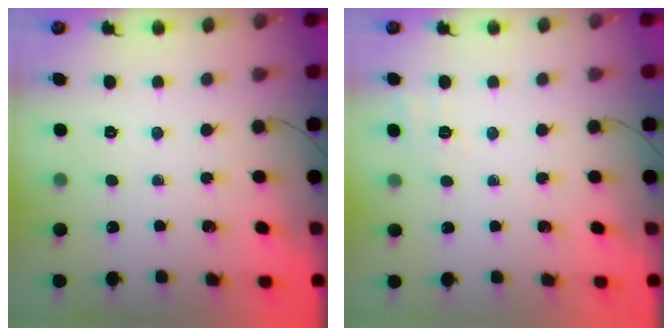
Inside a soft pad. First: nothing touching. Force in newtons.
{"total": 2.6, "press": 1.9, "slide": 1.8}